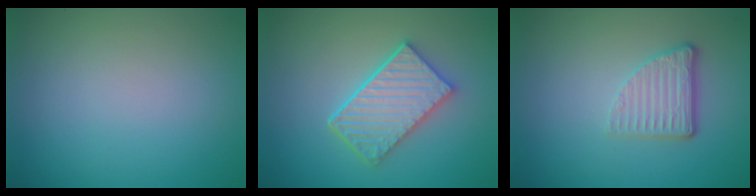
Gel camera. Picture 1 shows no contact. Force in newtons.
{"total": 5.2, "press": 4.3, "slide": 3.0}
{"total": 3.0, "press": 2.1, "slide": 2.1}